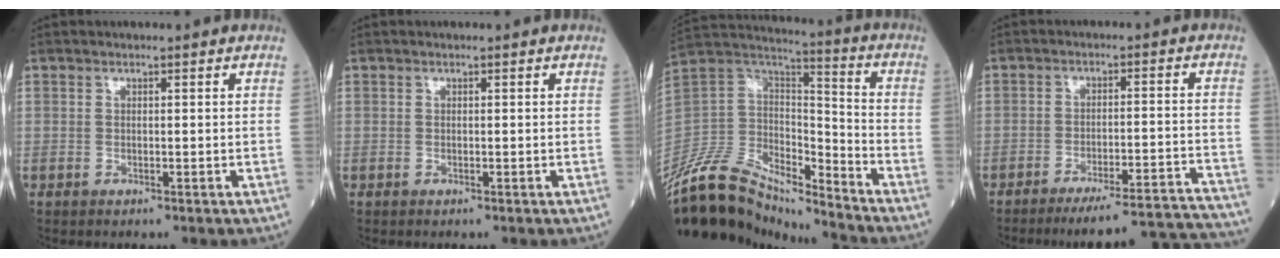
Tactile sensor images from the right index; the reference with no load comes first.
{"total": 0.0}
{"total": 18.0, "force": [-16.2, 5.3, 5.7], "torque": [-0.106, 0.053, -0.298]}
{"total": 19.1, "force": [-18.5, -1.1, 4.7], "torque": [-0.018, -0.001, -0.239]}